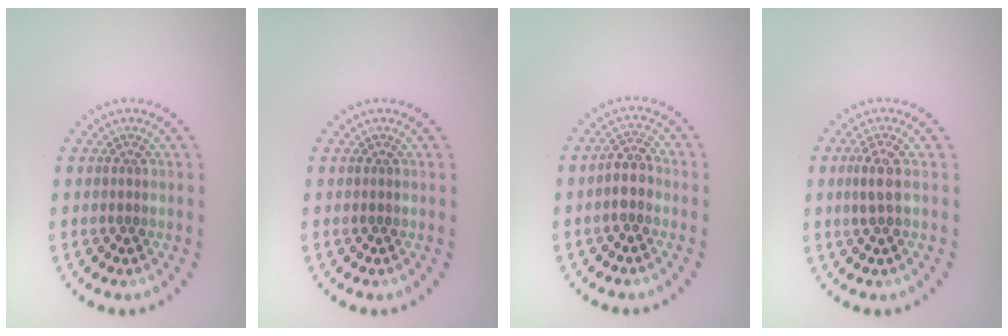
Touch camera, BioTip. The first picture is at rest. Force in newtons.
{"total": 0.0}
{"total": 2.3, "press": 2.1, "slide": 1.1}
{"total": 2.1, "press": 1.9, "slide": 1.0}